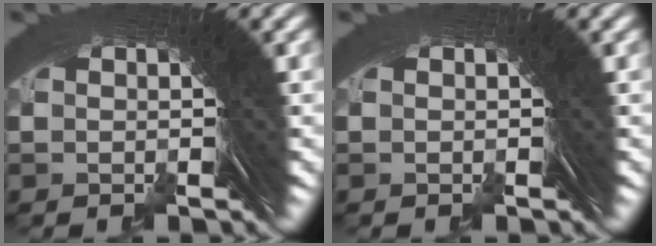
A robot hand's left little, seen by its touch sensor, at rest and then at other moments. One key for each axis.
{"total": 0.0}